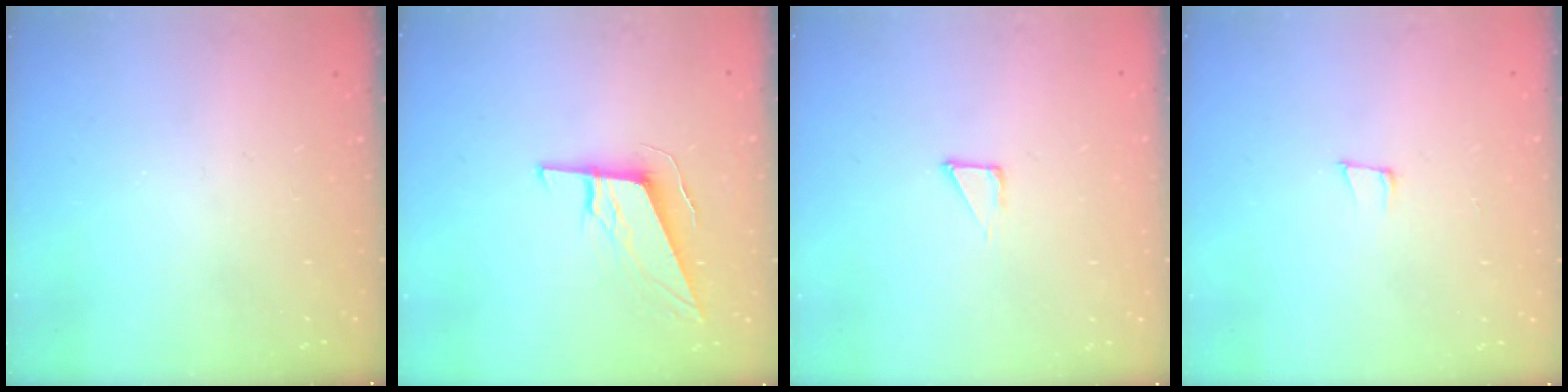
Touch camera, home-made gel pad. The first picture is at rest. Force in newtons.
{"total": 11.2, "press": 11.0, "slide": 2.4}
{"total": 2.3, "press": 2.3, "slide": 0.1}
{"total": 6.7, "press": 5.8, "slide": 3.2}